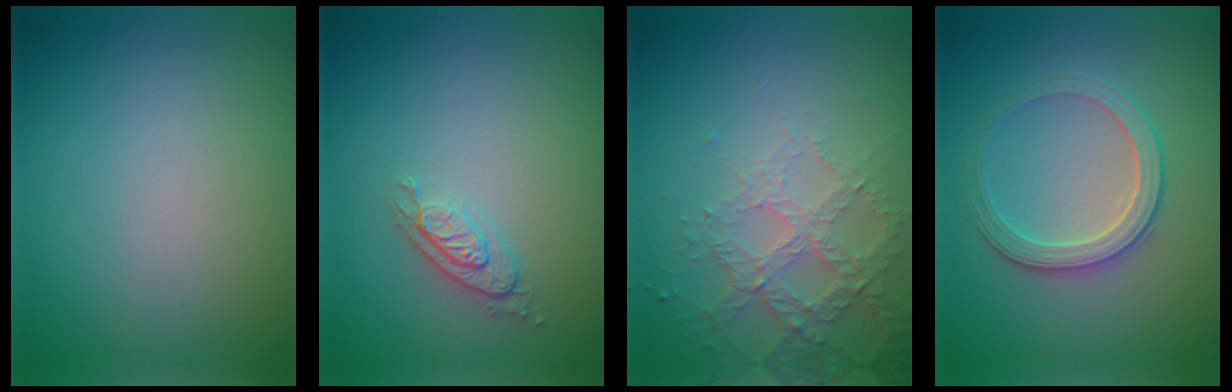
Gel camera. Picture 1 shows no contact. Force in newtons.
{"total": 2.0, "press": 1.8, "slide": 0.9}
{"total": 3.4, "press": 2.9, "slide": 1.8}
{"total": 2.8, "press": 2.8, "slide": 0.3}